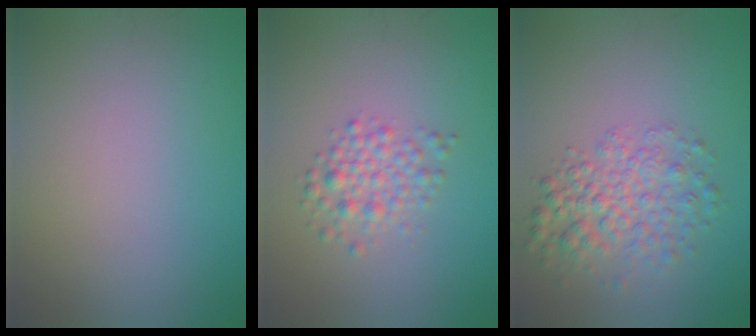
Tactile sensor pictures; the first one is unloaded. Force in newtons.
{"total": 2.6, "press": 2.5, "slide": 0.0}
{"total": 4.3, "press": 4.3, "slide": 0.2}